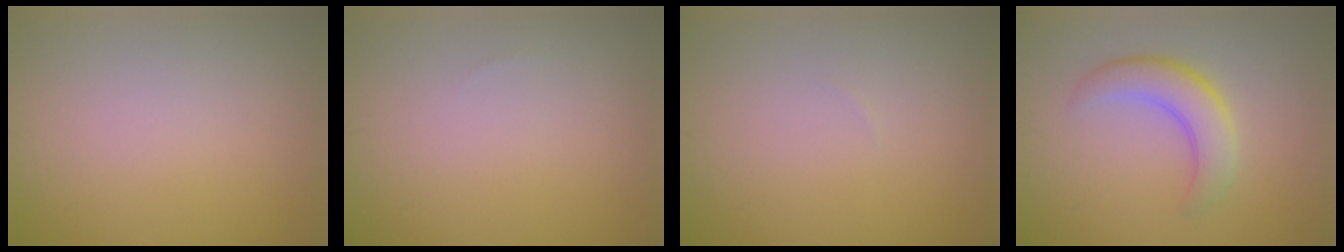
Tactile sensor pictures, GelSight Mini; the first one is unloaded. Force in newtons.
{"total": 0.0}
{"total": 0.0}
{"total": 3.9, "press": 3.9, "slide": 0.2}